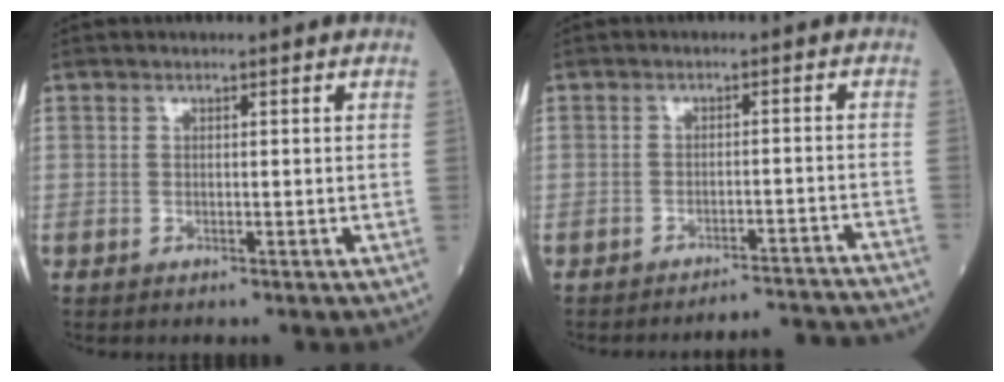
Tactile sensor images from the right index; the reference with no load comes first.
{"total": 11.8, "force": [-11.6, -1.3, 1.4], "torque": [0.006, -0.006, -0.137]}